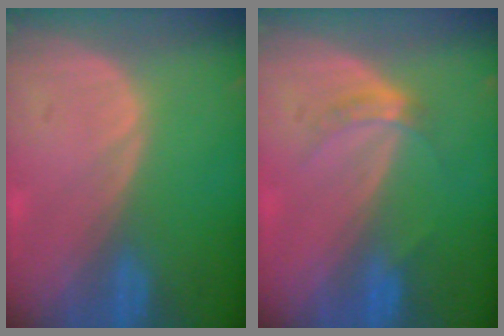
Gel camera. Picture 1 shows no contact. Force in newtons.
{"total": 2.8, "press": 2.5, "slide": 1.3}